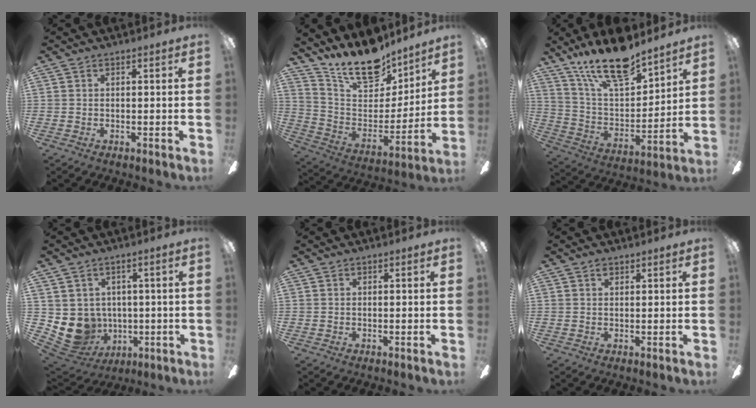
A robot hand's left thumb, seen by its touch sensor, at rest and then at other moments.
{"total": 18.4, "force": [14.8, 7.9, 7.6], "torque": [-0.145, -0.101, 0.269]}
{"total": 19.2, "force": [14.9, 6.4, 10.2], "torque": [-0.195, -0.087, 0.263]}
{"total": 8.5, "force": [-0.3, 8.1, 2.5], "torque": [-0.081, -0.012, 0.004]}
{"total": 0.0}
{"total": 1.2, "force": [1.0, 0.4, 0.4], "torque": [-0.009, 0.000, 0.020]}